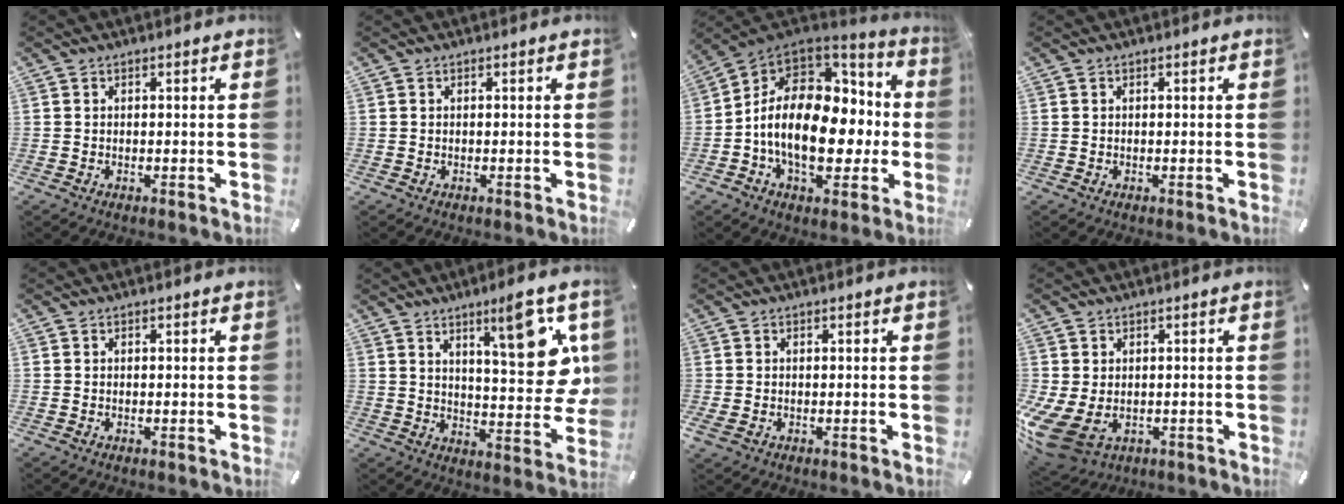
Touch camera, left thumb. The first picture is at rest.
{"total": 0.0}
{"total": 19.6, "force": [-2.5, 12.8, 14.6], "torque": [-0.271, 0.000, -0.040]}
{"total": 0.0}
{"total": 0.0}
{"total": 17.7, "force": [8.2, 5.6, 14.6], "torque": [-0.186, -0.046, 0.122]}
{"total": 0.9, "force": [-0.1, 0.2, 0.9], "torque": [-0.018, 0.000, -0.002]}
{"total": 7.0, "force": [-1.5, 5.4, 4.2], "torque": [-0.099, -0.006, -0.028]}